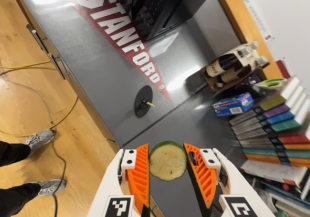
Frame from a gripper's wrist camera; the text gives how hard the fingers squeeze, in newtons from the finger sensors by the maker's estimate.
{"total": 8.3, "left": 8.8, "right": 7.7}